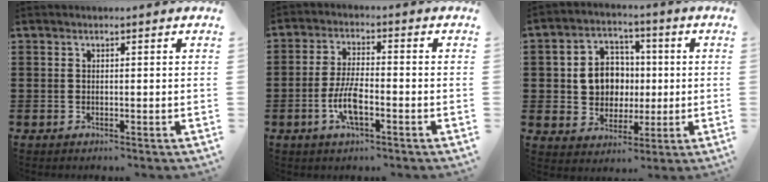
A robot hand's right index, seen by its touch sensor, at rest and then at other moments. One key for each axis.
{"total": 6.3, "fx": -2.3, "fy": 1.9, "fz": 5.6, "tx": -0.126, "ty": -0.009, "tz": -0.047}
{"total": 7.3, "fx": 0.3, "fy": 6.6, "fz": 2.9, "tx": -0.066, "ty": 0.015, "tz": 0.004}